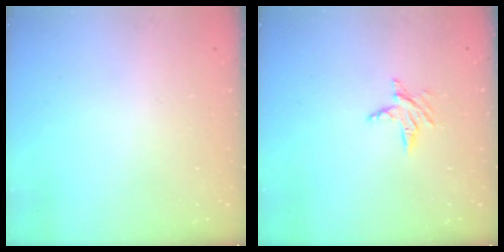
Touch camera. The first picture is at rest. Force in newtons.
{"total": 5.6, "press": 5.6, "slide": 0.5}